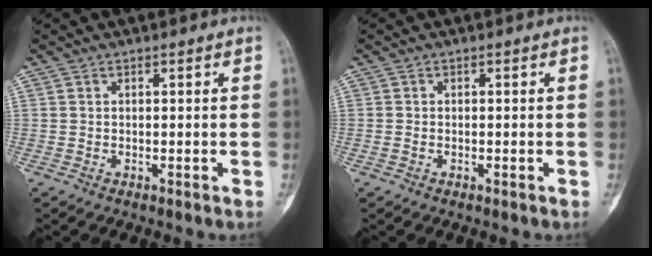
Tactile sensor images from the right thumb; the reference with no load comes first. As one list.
[{"total": 0.6, "force": [-0.2, 0.4, 0.4], "torque": [-0.014, 0.003, -0.003]}]